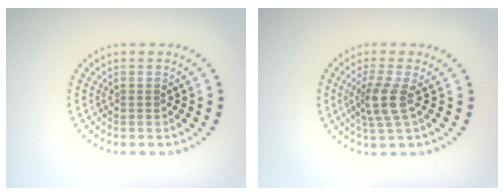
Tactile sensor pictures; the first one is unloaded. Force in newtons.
{"total": 2.9, "press": 2.4, "slide": 1.7}